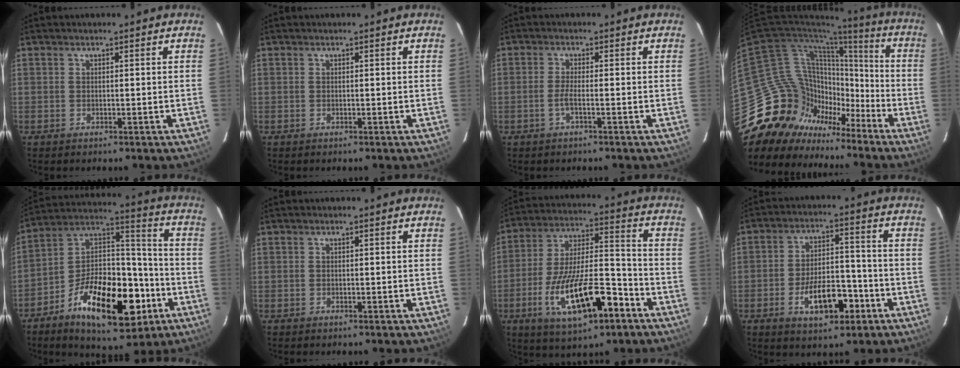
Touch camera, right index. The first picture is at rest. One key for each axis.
{"total": 0.0}
{"total": 1.8, "fx": -0.9, "fy": -0.2, "fz": 1.6, "tx": -0.032, "ty": 0.000, "tz": -0.020}
{"total": 21.4, "fx": -13.7, "fy": 15.3, "fz": 5.9, "tx": -0.139, "ty": 0.031, "tz": -0.225}
{"total": 21.8, "fx": -10.0, "fy": 10.3, "fz": 16.4, "tx": -0.277, "ty": 0.023, "tz": -0.156}
{"total": 0.0}
{"total": 19.2, "fx": -9.3, "fy": 6.4, "fz": 15.5, "tx": -0.295, "ty": -0.010, "tz": -0.150}
{"total": 10.7, "fx": -5.1, "fy": 5.0, "fz": 8.0, "tx": -0.149, "ty": 0.012, "tz": -0.068}